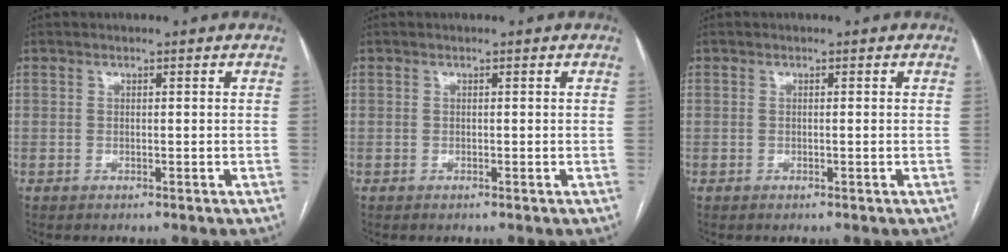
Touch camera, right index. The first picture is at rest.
{"total": 0.0}
{"total": 0.0}